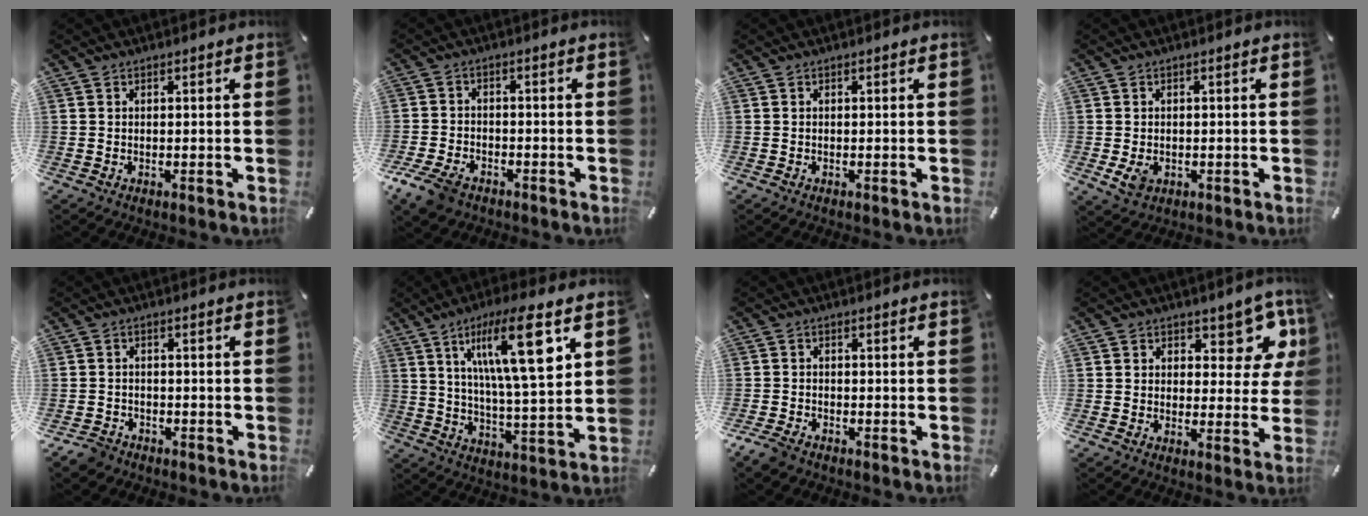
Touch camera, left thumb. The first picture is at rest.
{"total": 6.2, "force": [-4.2, 3.7, 2.7], "torque": [-0.071, 0.013, -0.084]}
{"total": 0.0}
{"total": 3.5, "force": [-0.8, 2.7, 2.0], "torque": [-0.040, -0.003, -0.017]}
{"total": 3.5, "force": [-2.6, 2.2, 0.8], "torque": [-0.025, 0.012, -0.055]}
{"total": 18.0, "force": [8.3, 4.0, 15.4], "torque": [-0.260, -0.021, 0.124]}
{"total": 3.1, "force": [-2.4, 1.5, 1.2], "torque": [-0.039, 0.005, -0.052]}
{"total": 9.7, "force": [5.2, 6.0, 5.5], "torque": [-0.061, -0.030, 0.090]}